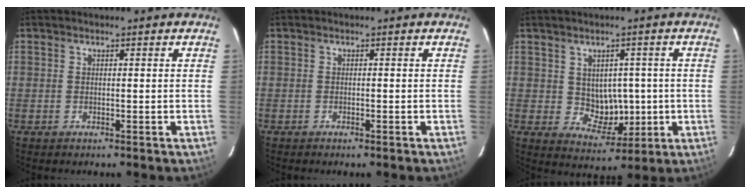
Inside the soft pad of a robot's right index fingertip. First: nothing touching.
{"total": 0.6, "force": [-0.4, 0.0, 0.4], "torque": [-0.011, -0.002, -0.005]}
{"total": 6.3, "force": [0.2, 4.6, 4.3], "torque": [-0.055, 0.005, 0.020]}